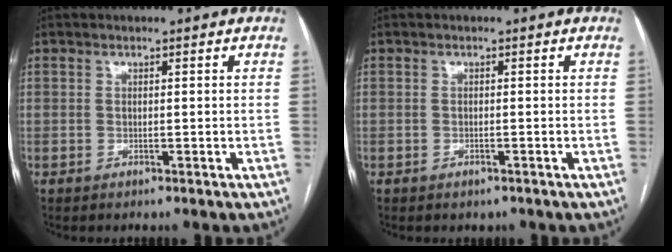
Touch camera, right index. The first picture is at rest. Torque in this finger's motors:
{"motor_torque": [0.21, -0.03, 0.09, 0.01]}